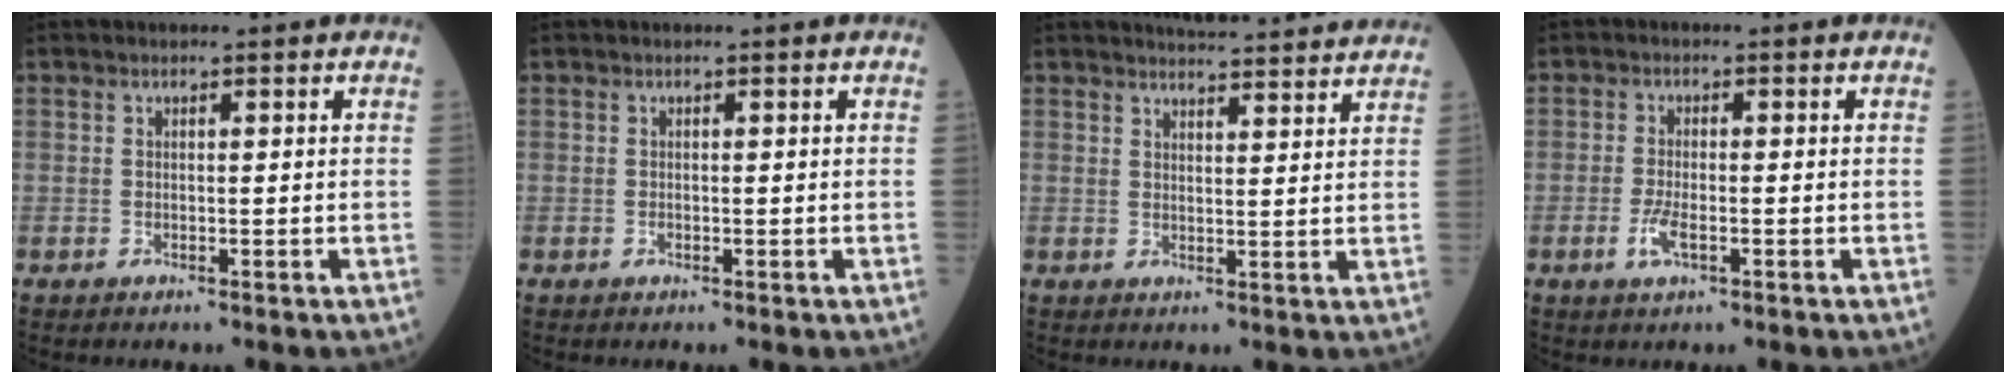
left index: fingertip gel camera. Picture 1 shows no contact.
{"total": 0.0}
{"total": 10.0, "force": [9.6, 0.6, 2.8], "torque": [-0.039, 0.007, 0.115]}
{"total": 3.0, "force": [-1.1, 0.8, 2.6], "torque": [-0.063, -0.005, -0.021]}